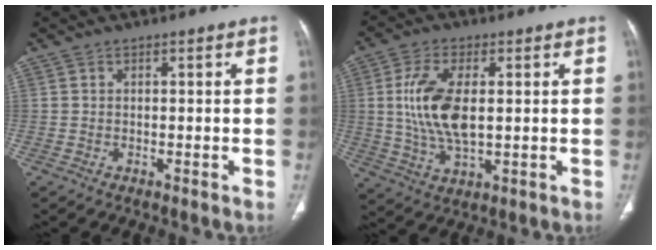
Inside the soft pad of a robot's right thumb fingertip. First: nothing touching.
{"total": 11.9, "force": [1.3, 5.7, 10.4], "torque": [-0.215, -0.008, 0.030]}